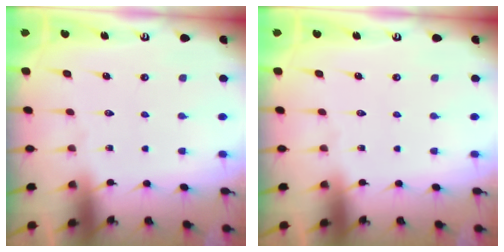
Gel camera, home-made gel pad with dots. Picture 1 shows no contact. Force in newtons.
{"total": 0.0}